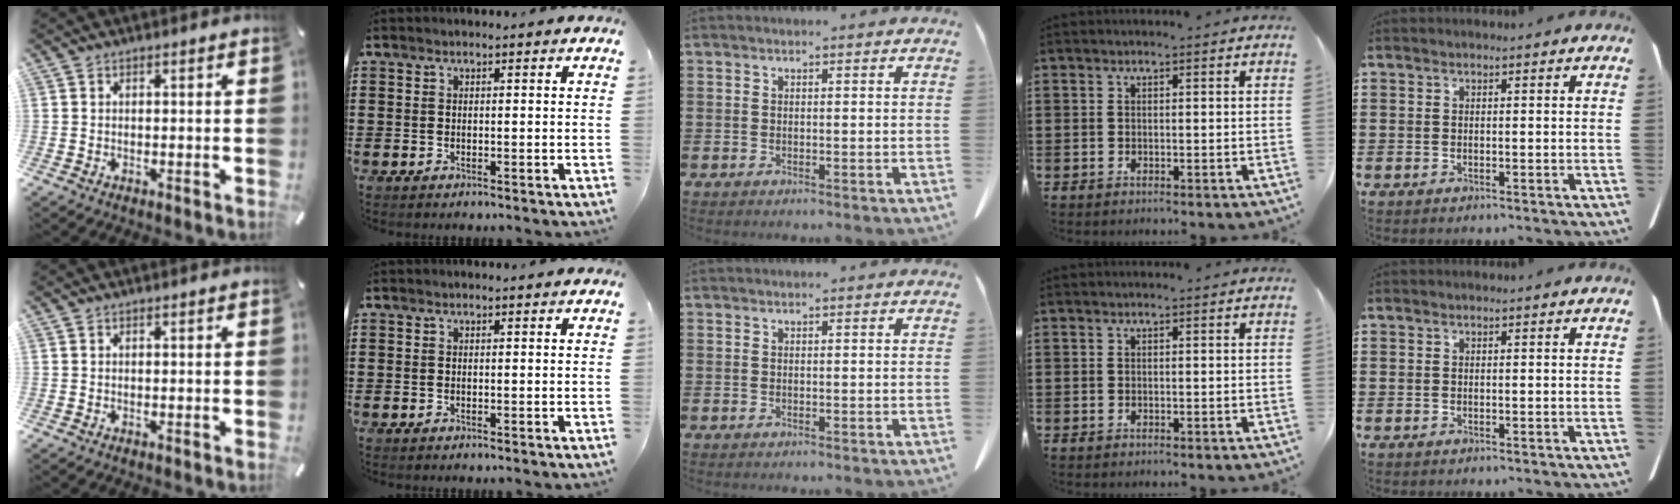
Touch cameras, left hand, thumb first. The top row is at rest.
{}